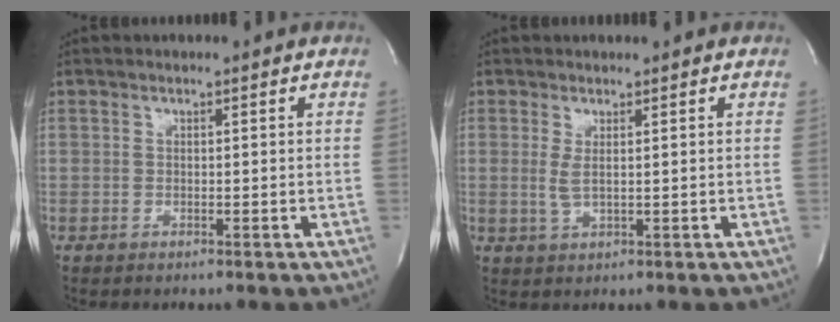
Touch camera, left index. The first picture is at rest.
{"total": 2.1, "force": [0.4, 0.4, 2.0], "torque": [-0.053, -0.003, 0.017]}